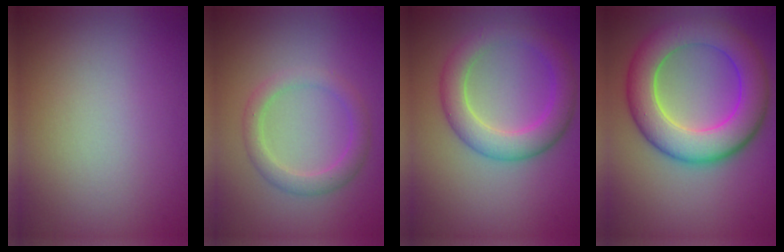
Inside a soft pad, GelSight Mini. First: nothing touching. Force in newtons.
{"total": 2.5, "press": 2.5, "slide": 0.1}
{"total": 4.7, "press": 4.7, "slide": 0.1}
{"total": 8.3, "press": 8.3, "slide": 0.1}